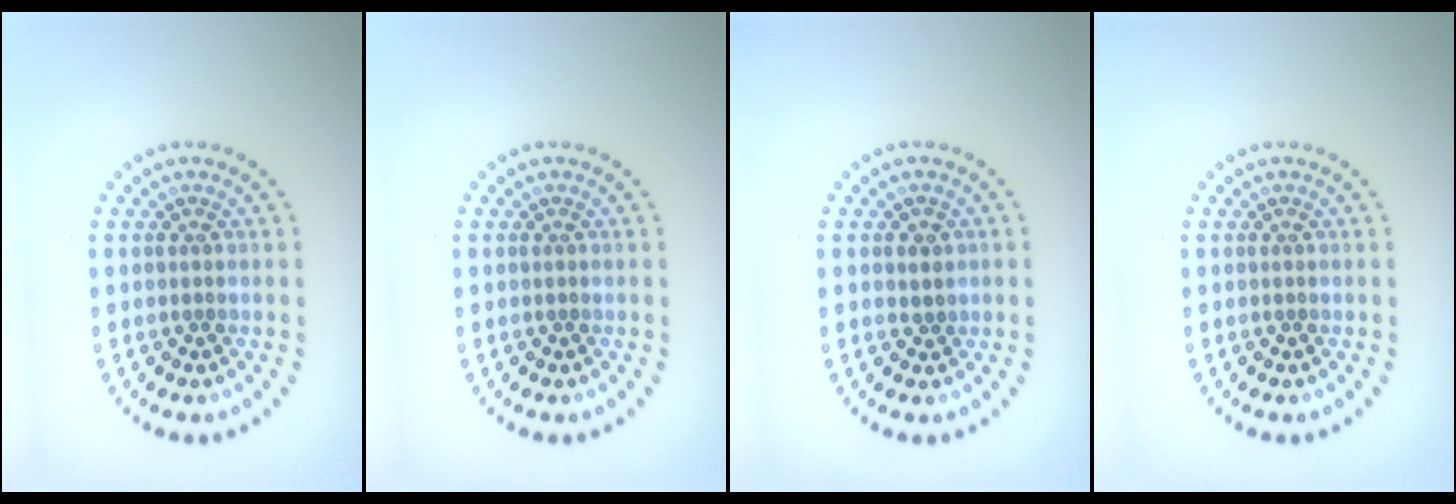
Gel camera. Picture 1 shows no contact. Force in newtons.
{"total": 0.0}
{"total": 0.9, "press": 0.7, "slide": 0.5}
{"total": 0.0}